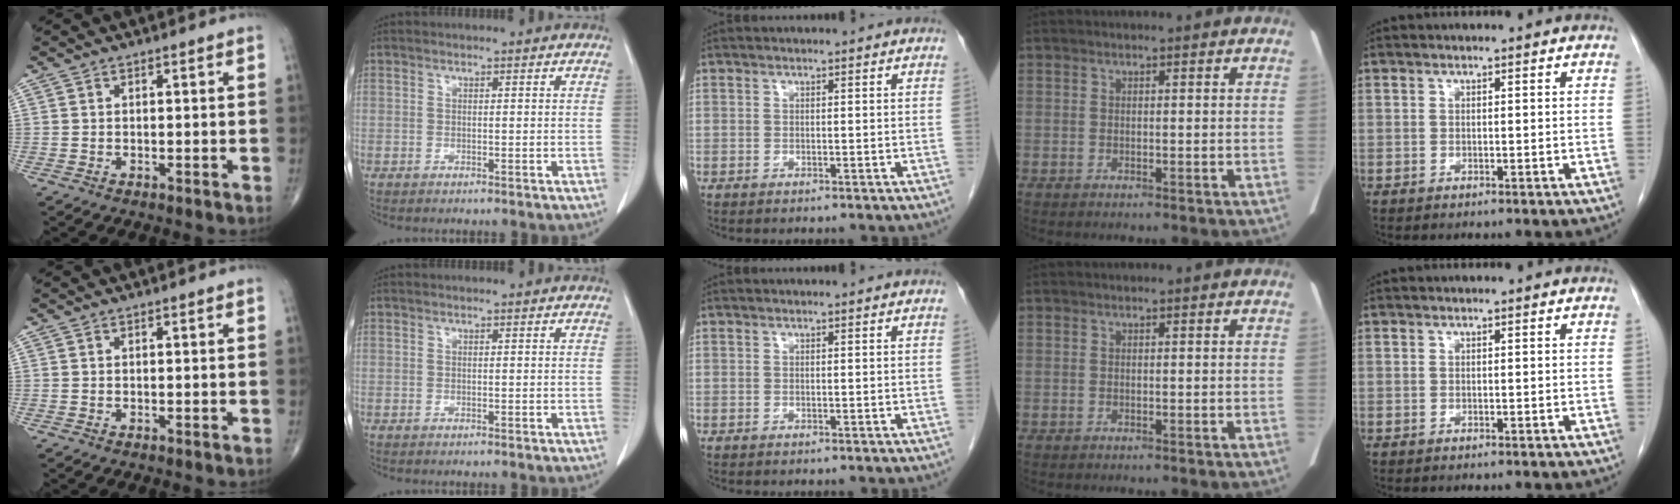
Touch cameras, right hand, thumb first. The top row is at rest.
{}